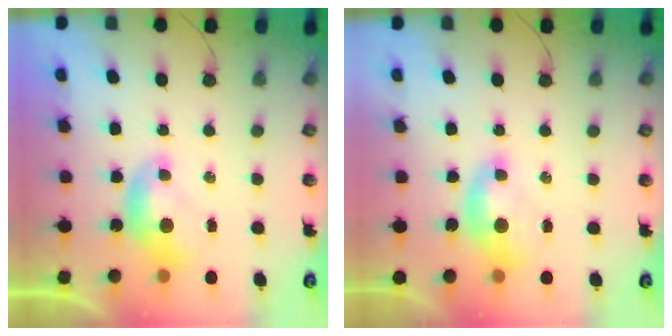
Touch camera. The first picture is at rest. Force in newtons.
{"total": 1.7, "press": 1.6, "slide": 0.6}